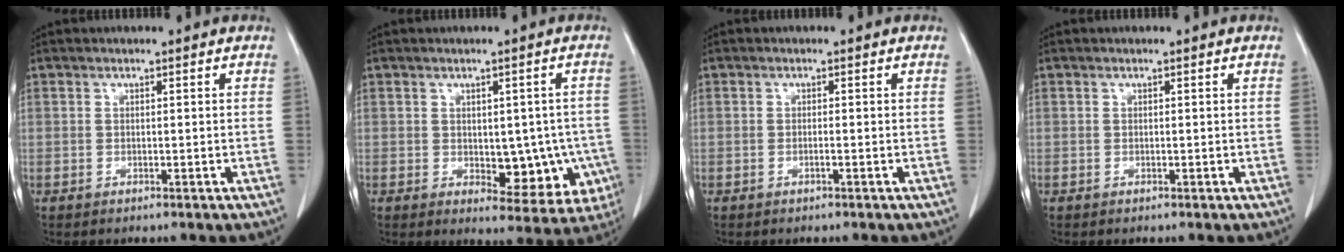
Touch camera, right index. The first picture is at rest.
{"total": 9.0, "force": [-1.5, 4.8, 7.5], "torque": [-0.071, 0.005, -0.007]}
{"total": 0.6, "force": [-0.3, -0.1, 0.5], "torque": [-0.010, 0.001, -0.007]}
{"total": 0.0}